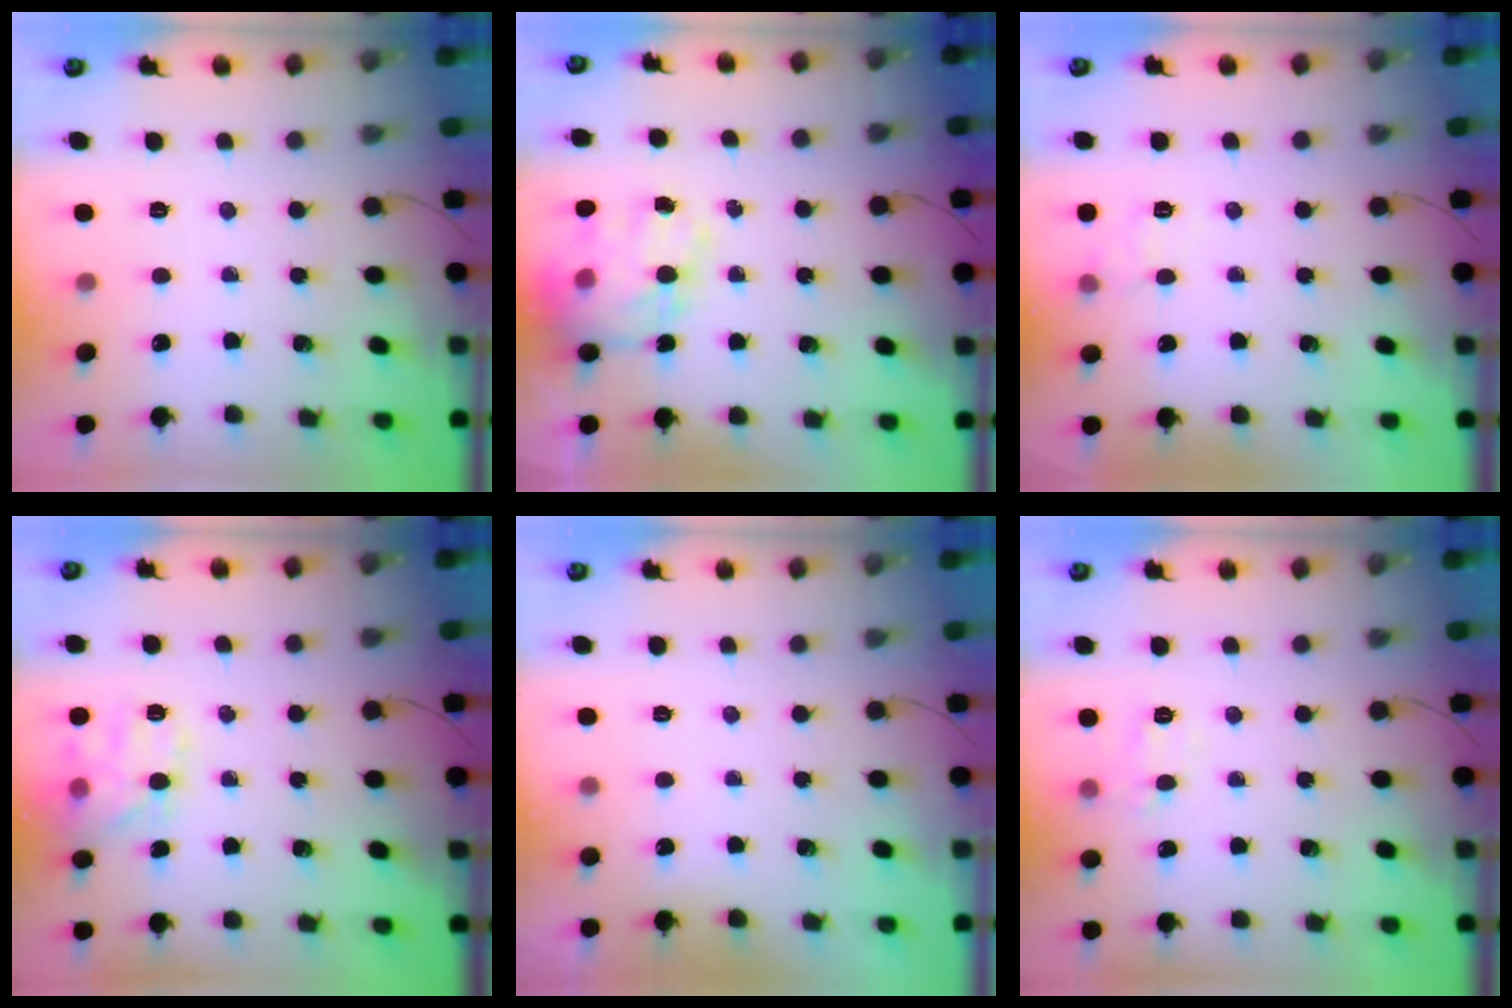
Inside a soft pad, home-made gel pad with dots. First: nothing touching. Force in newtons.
{"total": 18.1, "press": 17.6, "slide": 4.0}
{"total": 8.0, "press": 7.8, "slide": 1.6}
{"total": 13.0, "press": 13.0, "slide": 0.1}
{"total": 1.9, "press": 1.9, "slide": 0.3}
{"total": 6.1, "press": 6.0, "slide": 1.1}